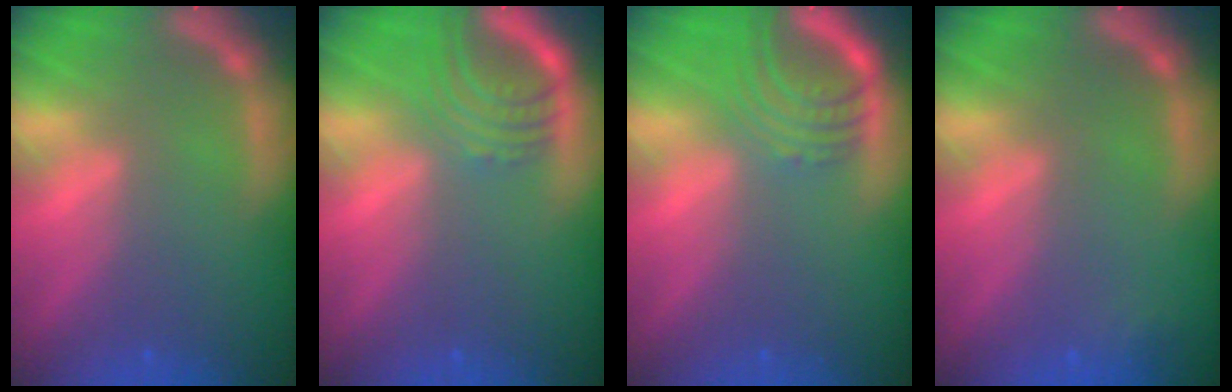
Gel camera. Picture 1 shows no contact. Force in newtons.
{"total": 5.0}
{"total": 5.5}
{"total": 0.9}